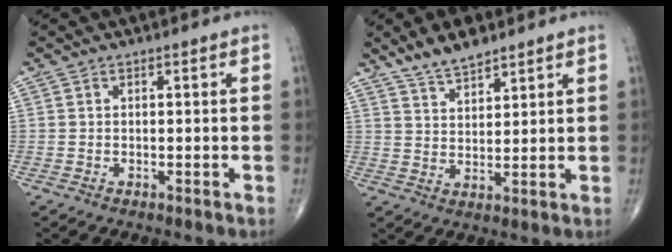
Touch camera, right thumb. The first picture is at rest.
{"total": 6.8, "force": [5.4, 2.4, 3.4], "torque": [-0.045, -0.028, 0.102]}